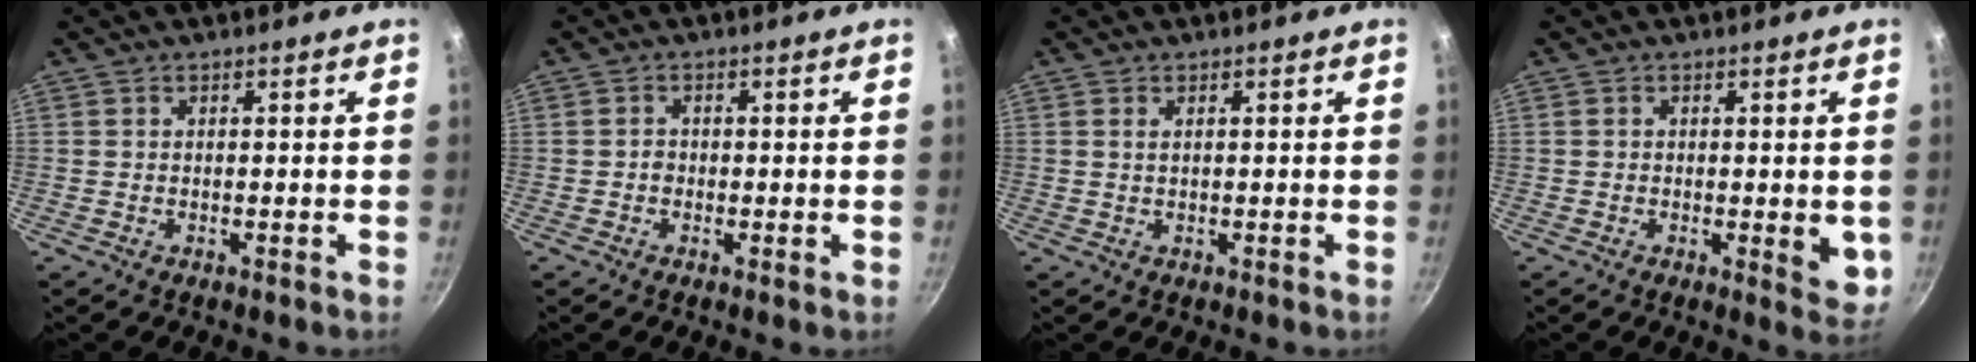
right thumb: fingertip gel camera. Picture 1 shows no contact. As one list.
[{"total": 1.2, "force": [-0.3, 1.0, 0.7], "torque": [-0.010, 0.005, -0.007]}, {"total": 0.9, "force": [0.4, 0.4, 0.7], "torque": [-0.015, 0.000, 0.009]}, {"total": 5.0, "force": [-0.3, 2.0, 4.6], "torque": [-0.055, -0.013, -0.004]}]